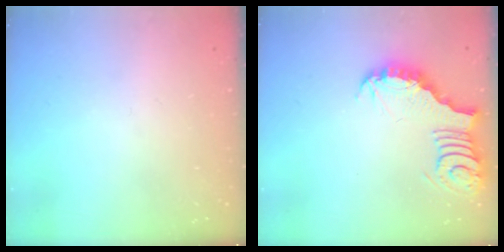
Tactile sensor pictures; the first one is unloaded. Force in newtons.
{"total": 3.8, "press": 3.7, "slide": 0.6}